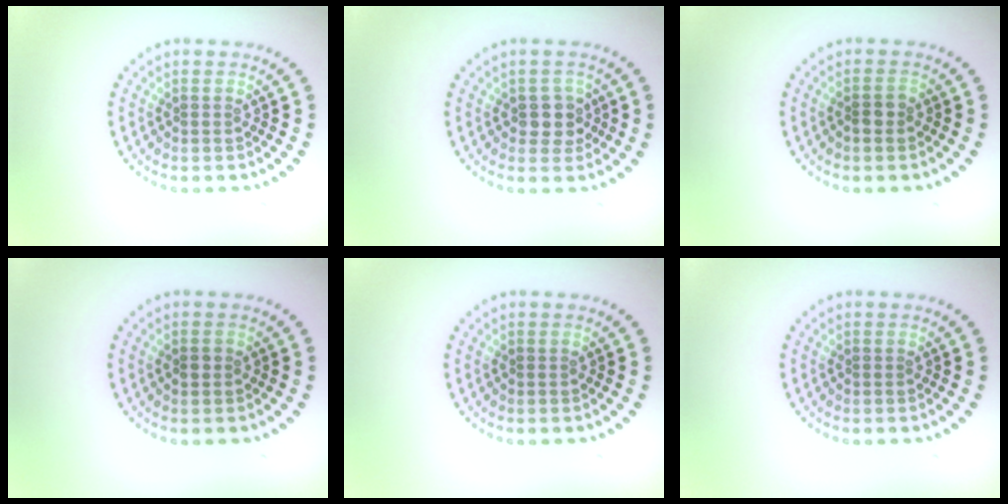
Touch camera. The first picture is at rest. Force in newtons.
{"total": 2.4, "press": 2.1, "slide": 1.1}
{"total": 1.3, "press": 1.2, "slide": 0.6}
{"total": 0.9, "press": 0.9, "slide": 0.1}
{"total": 0.0}
{"total": 0.0}